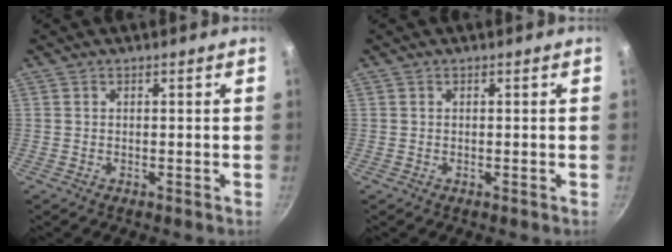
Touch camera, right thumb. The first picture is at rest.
{"total": 0.0}